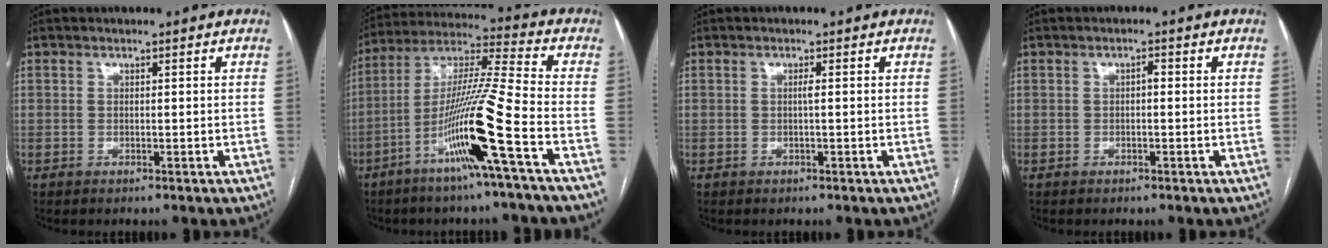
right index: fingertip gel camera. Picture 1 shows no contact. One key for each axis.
{"total": 15.0, "fx": -6.5, "fy": -1.7, "fz": 13.4, "tx": -0.259, "ty": -0.007, "tz": -0.125}
{"total": 0.7, "fx": 0.0, "fy": -0.1, "fz": 0.7, "tx": -0.013, "ty": 0.000, "tz": 0.000}
{"total": 1.0, "fx": -0.1, "fy": 0.4, "fz": 0.9, "tx": -0.014, "ty": 0.003, "tz": -0.002}